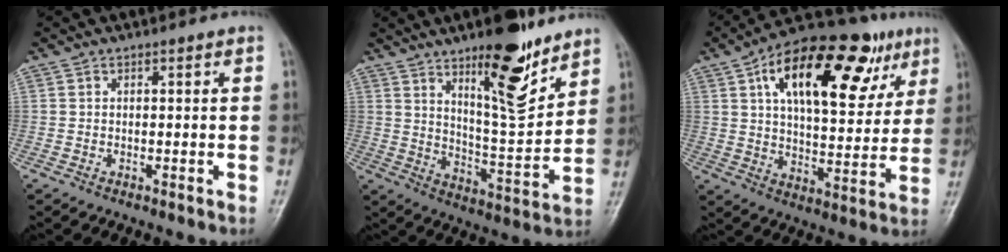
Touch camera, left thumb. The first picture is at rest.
{"total": 15.0, "force": [9.6, 4.2, 10.7], "torque": [-0.135, -0.074, 0.159]}
{"total": 25.3, "force": [11.1, 11.9, 19.4], "torque": [-0.256, 0.004, 0.171]}